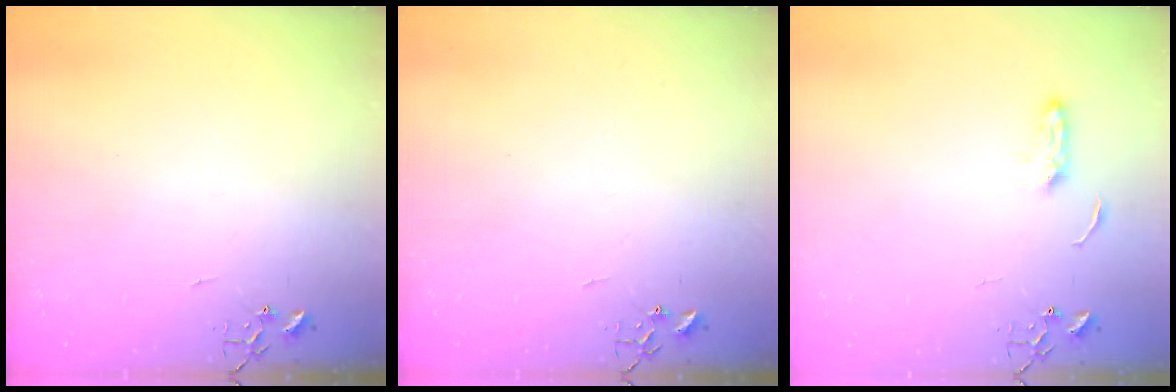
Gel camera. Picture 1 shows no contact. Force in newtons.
{"total": 0.0}
{"total": 3.1, "press": 3.0, "slide": 0.4}